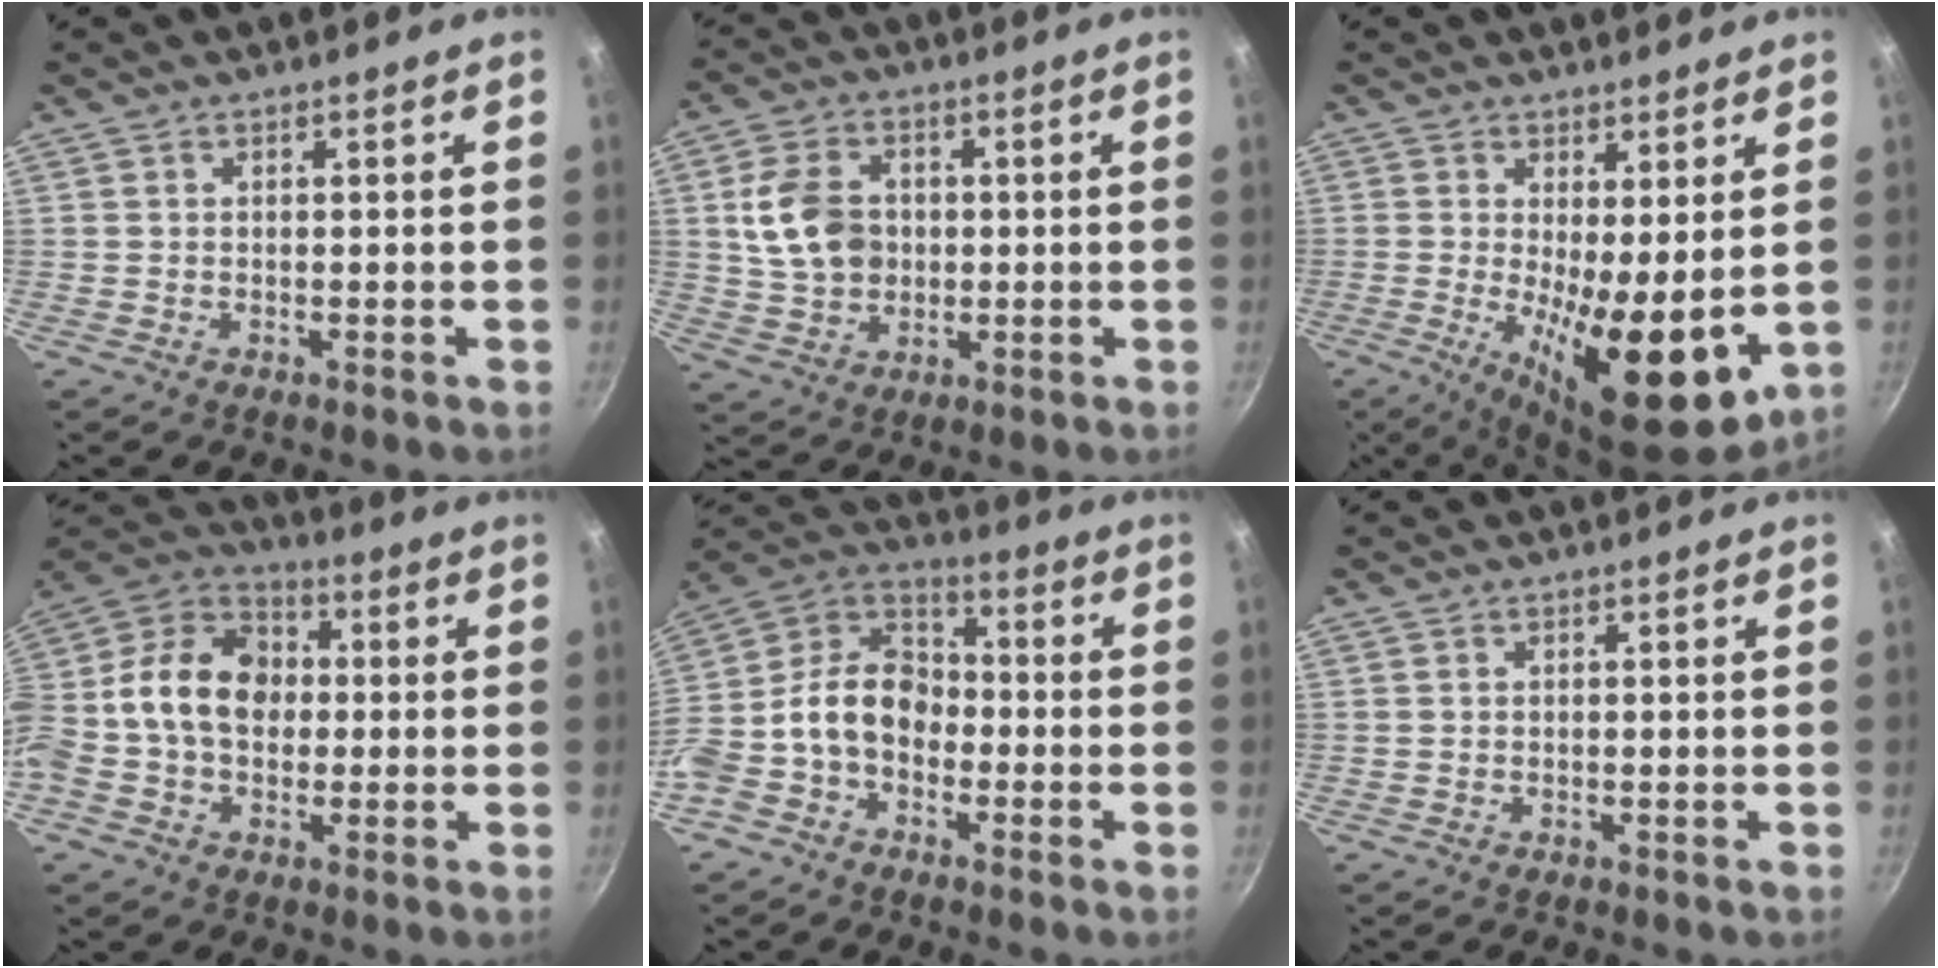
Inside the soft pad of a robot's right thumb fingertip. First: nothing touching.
{"total": 10.8, "force": [1.1, 8.2, 6.8], "torque": [-0.106, 0.004, 0.020]}
{"total": 13.8, "force": [-0.6, 4.9, 12.9], "torque": [-0.174, -0.023, 0.003]}
{"total": 16.6, "force": [-0.2, 12.6, 10.7], "torque": [-0.157, 0.041, -0.025]}
{"total": 15.5, "force": [-2.5, 11.6, 9.9], "torque": [-0.153, 0.060, -0.069]}
{"total": 0.0}